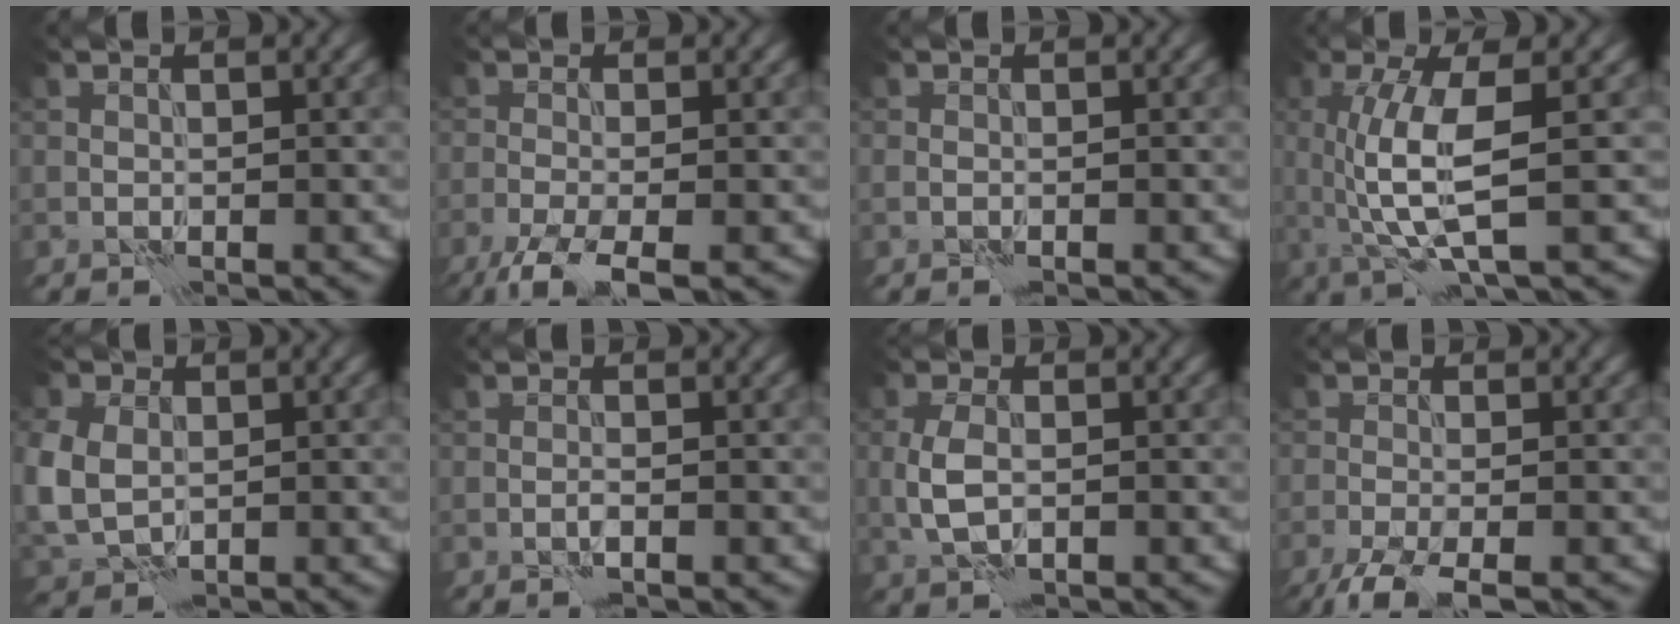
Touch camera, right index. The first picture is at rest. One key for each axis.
{"total": 4.5, "fx": -2.9, "fy": 0.9, "fz": 3.3, "tx": -0.060, "ty": -0.007, "tz": -0.065}
{"total": 0.5, "fx": -0.3, "fy": 0.3, "fz": 0.4, "tx": -0.008, "ty": 0.002, "tz": -0.006}
{"total": 6.1, "fx": 0.2, "fy": 1.6, "fz": 5.9, "tx": -0.124, "ty": -0.002, "tz": 0.007}
{"total": 7.2, "fx": 0.0, "fy": 5.7, "fz": 4.4, "tx": -0.122, "ty": 0.000, "tz": -0.001}
{"total": 0.7, "fx": -0.4, "fy": -0.1, "fz": 0.5, "tx": -0.012, "ty": 0.003, "tz": -0.010}
{"total": 3.0, "fx": -0.2, "fy": 1.7, "fz": 2.4, "tx": -0.062, "ty": -0.003, "tz": -0.005}
{"total": 4.1, "fx": -3.0, "fy": 0.7, "fz": 2.6, "tx": -0.047, "ty": -0.006, "tz": -0.066}